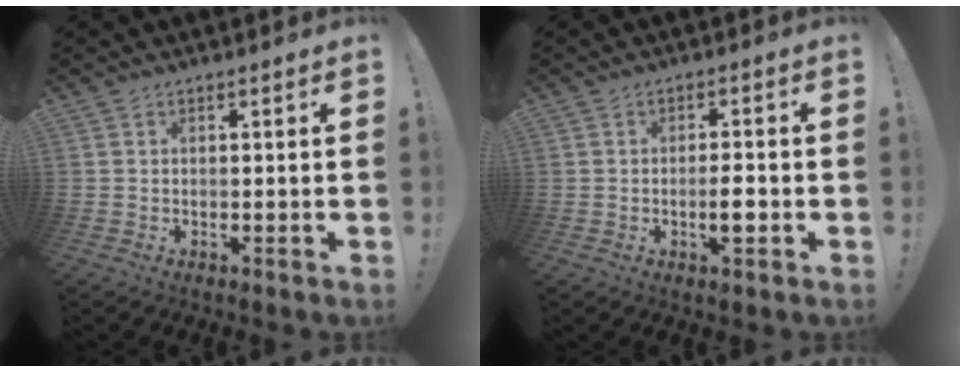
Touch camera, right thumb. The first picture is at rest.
{"total": 3.9, "force": [-1.4, 1.7, 3.2], "torque": [-0.032, 0.003, -0.026]}